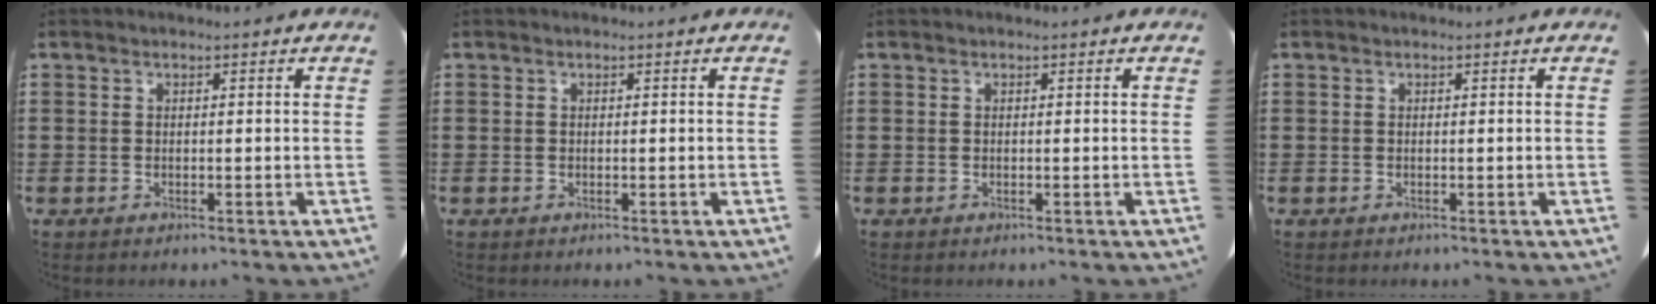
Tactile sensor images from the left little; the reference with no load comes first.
{"total": 0.0}
{"total": 0.0}
{"total": 0.0}